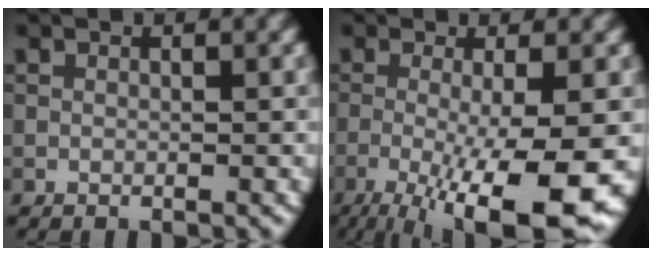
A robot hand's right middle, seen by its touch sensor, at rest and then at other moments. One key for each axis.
{"total": 11.4, "fx": -4.0, "fy": 2.6, "fz": 10.3, "tx": -0.163, "ty": -0.021, "tz": -0.054}